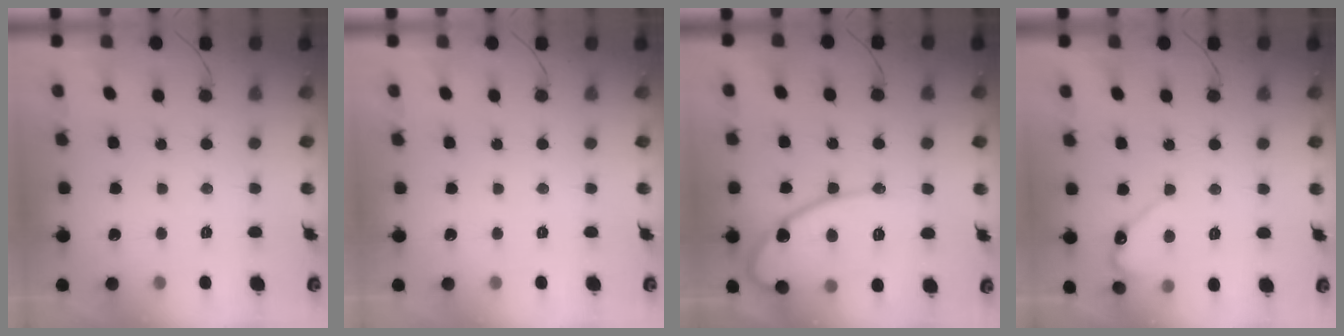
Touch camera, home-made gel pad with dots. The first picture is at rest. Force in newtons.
{"total": 0.0}
{"total": 14.1, "press": 14.1, "slide": 1.0}
{"total": 5.2, "press": 5.2, "slide": 0.4}